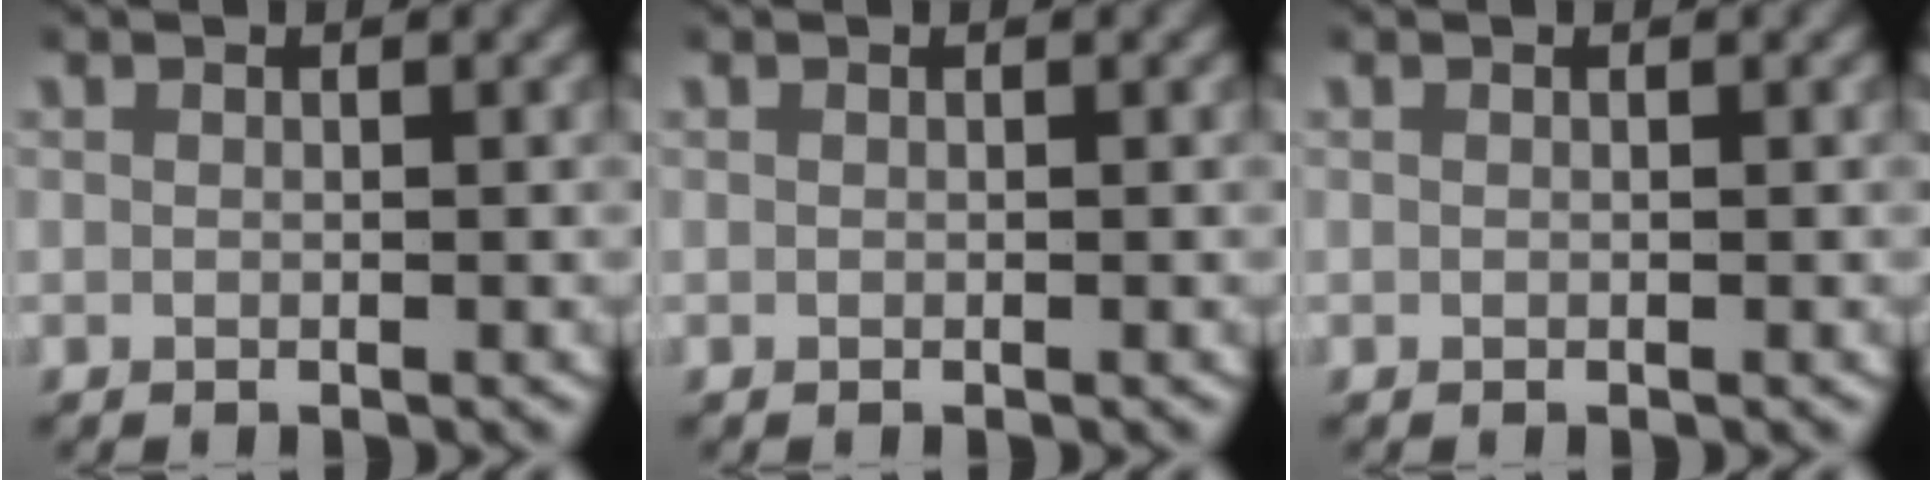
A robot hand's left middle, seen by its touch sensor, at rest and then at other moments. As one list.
[{"total": 0.0}, {"total": 0.0}]